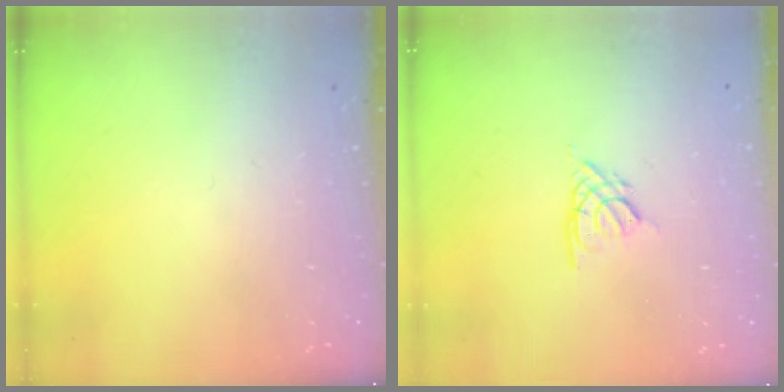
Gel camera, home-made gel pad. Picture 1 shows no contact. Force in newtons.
{"total": 2.6, "press": 2.6, "slide": 0.6}